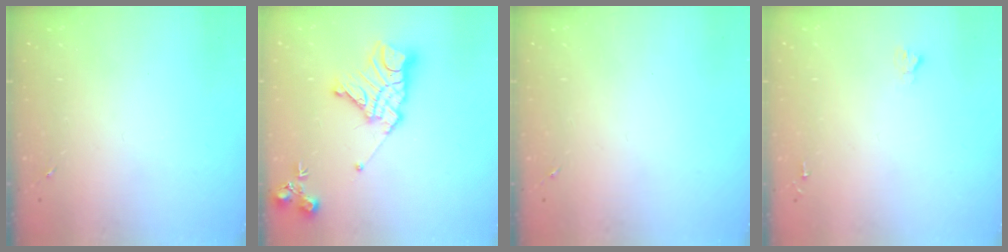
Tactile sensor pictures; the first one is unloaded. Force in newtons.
{"total": 18.2, "press": 18.1, "slide": 1.5}
{"total": 0.0}
{"total": 1.9, "press": 1.9, "slide": 0.2}